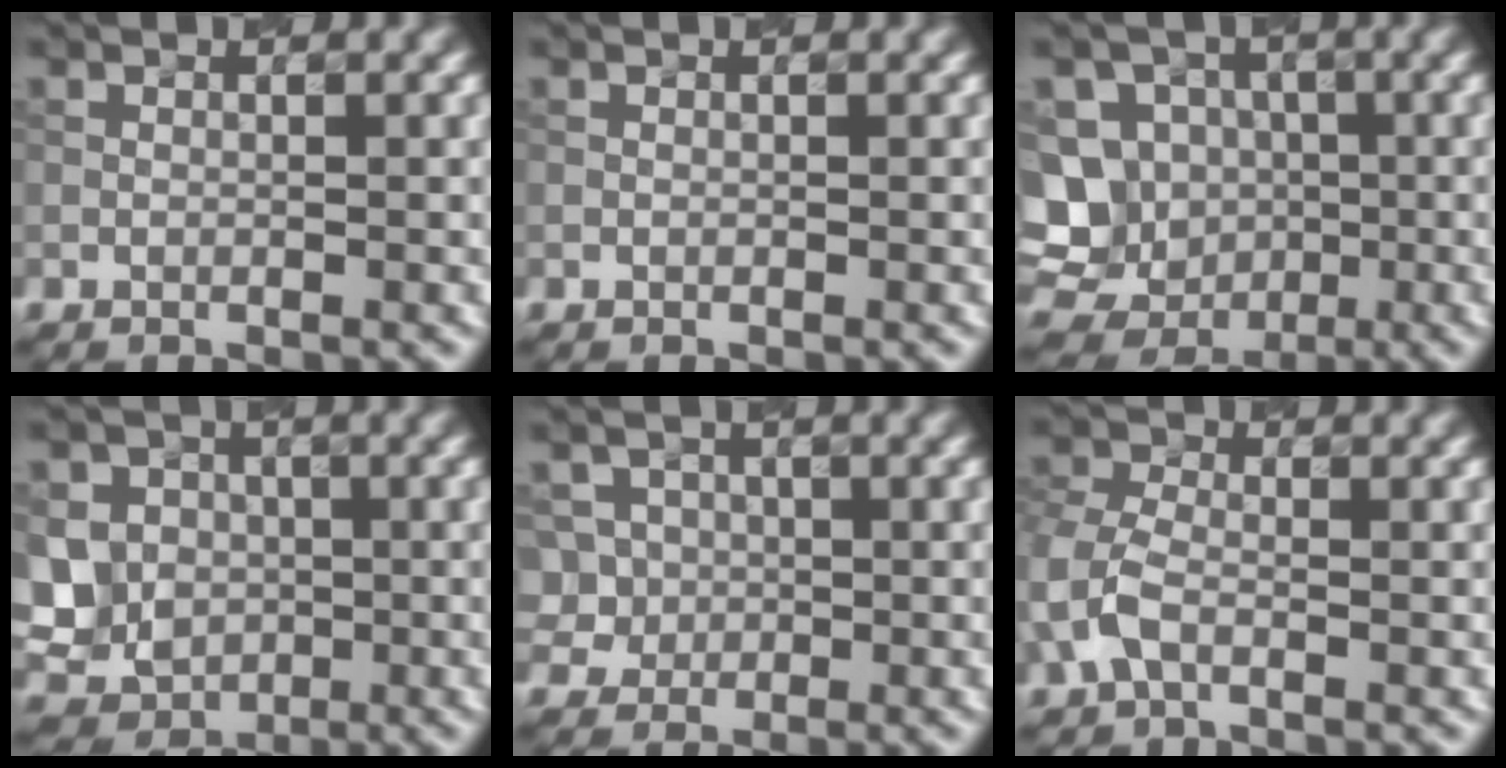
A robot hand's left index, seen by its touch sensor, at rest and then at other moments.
{"total": 0.0}
{"total": 13.6, "force": [-1.4, 12.8, 4.3], "torque": [-0.115, 0.008, -0.038]}
{"total": 8.7, "force": [0.3, 8.0, 3.3], "torque": [-0.084, 0.026, -0.026]}
{"total": 3.7, "force": [0.0, 3.6, 0.8], "torque": [-0.005, 0.023, -0.011]}
{"total": 3.5, "force": [-1.0, 2.4, 2.3], "torque": [-0.062, 0.008, -0.030]}